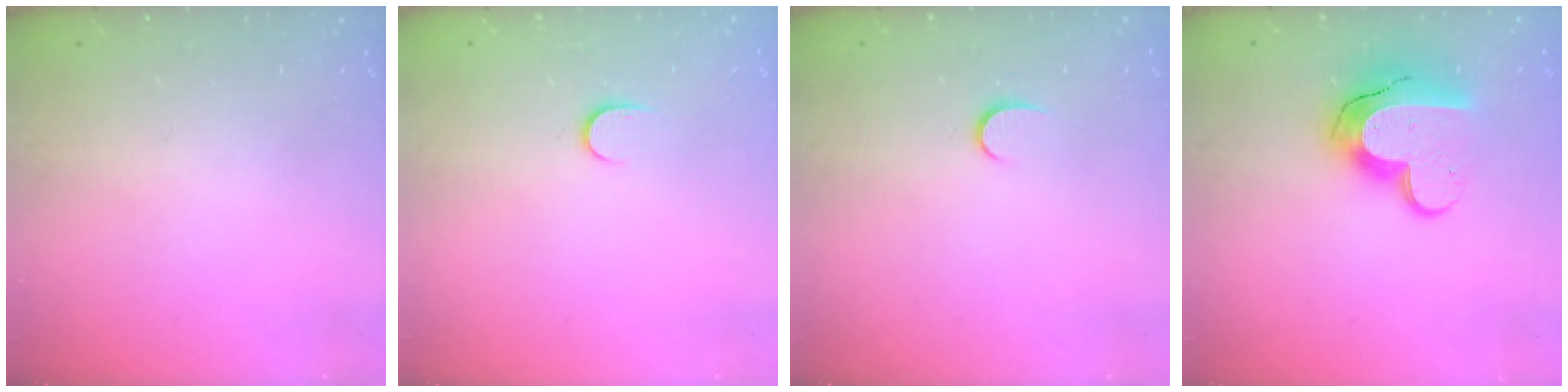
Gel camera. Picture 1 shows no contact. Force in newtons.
{"total": 5.6, "press": 5.6, "slide": 0.7}
{"total": 4.9, "press": 4.9, "slide": 0.6}
{"total": 14.7, "press": 14.6, "slide": 0.8}